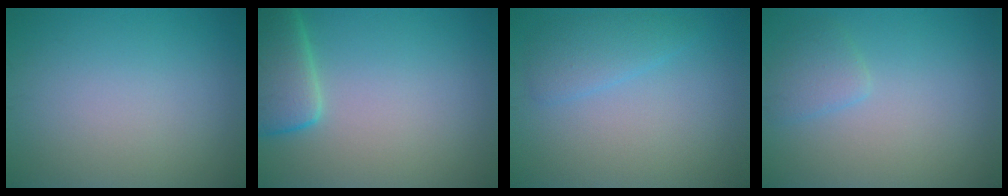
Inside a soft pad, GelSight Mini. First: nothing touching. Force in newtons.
{"total": 4.8, "press": 4.7, "slide": 0.5}
{"total": 2.3, "press": 2.3, "slide": 0.0}
{"total": 1.8, "press": 1.8, "slide": 0.2}